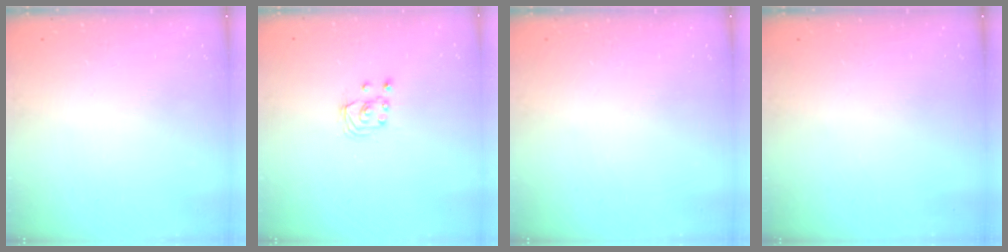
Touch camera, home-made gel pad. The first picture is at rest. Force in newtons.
{"total": 2.6, "press": 2.6, "slide": 0.3}
{"total": 0.0}
{"total": 0.0}